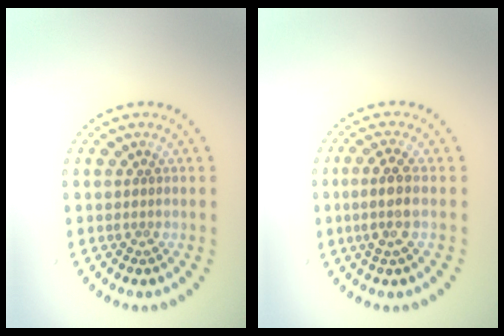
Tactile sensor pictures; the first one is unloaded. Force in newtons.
{"total": 2.4, "press": 2.1, "slide": 1.1}